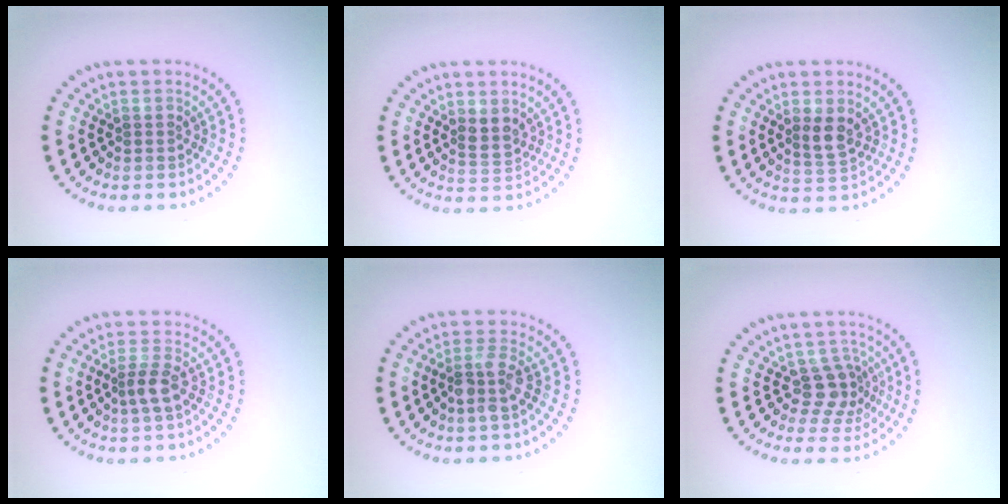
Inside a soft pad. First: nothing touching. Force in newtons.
{"total": 1.7, "press": 1.5, "slide": 0.8}
{"total": 2.1, "press": 1.9, "slide": 0.9}
{"total": 2.0, "press": 1.7, "slide": 1.1}
{"total": 2.5, "press": 2.0, "slide": 1.5}
{"total": 2.8, "press": 2.2, "slide": 1.8}